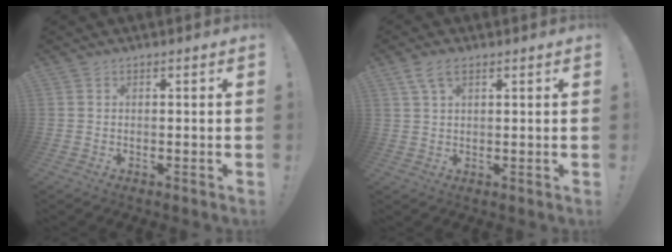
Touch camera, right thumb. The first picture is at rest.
{"total": 5.3, "force": [2.8, 2.6, 3.7], "torque": [-0.067, -0.002, 0.054]}